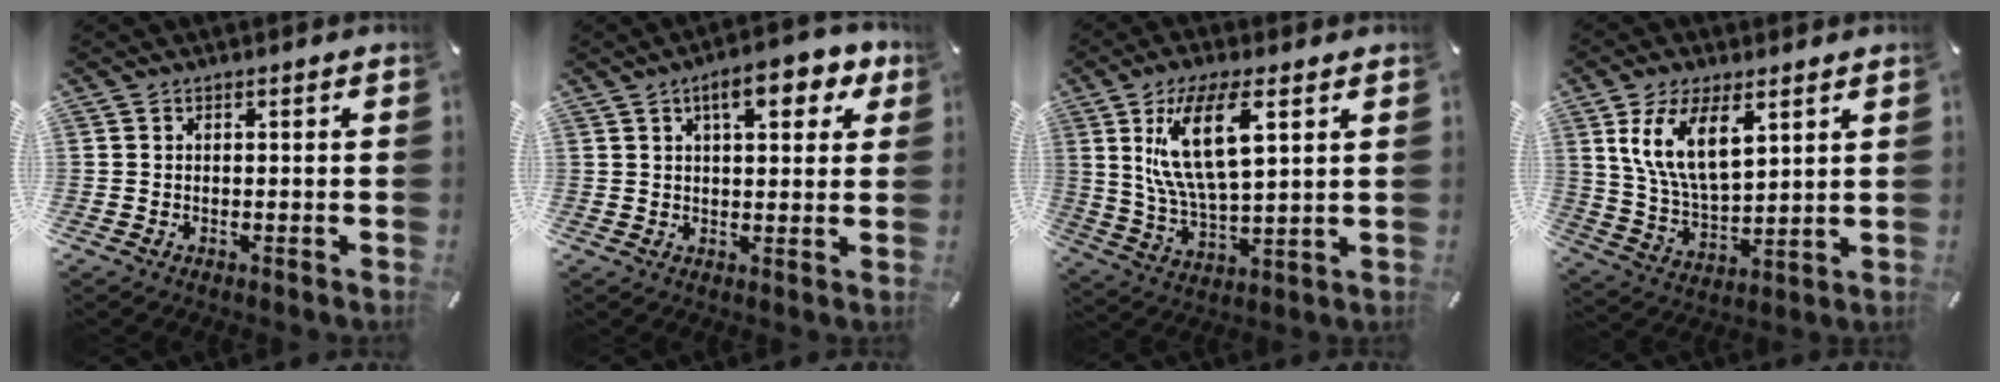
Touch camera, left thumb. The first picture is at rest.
{"total": 9.7, "force": [4.8, 3.8, 7.5], "torque": [-0.114, -0.005, 0.077]}
{"total": 15.3, "force": [6.6, 5.8, 12.5], "torque": [-0.263, -0.006, 0.110]}
{"total": 12.7, "force": [6.6, 6.2, 8.9], "torque": [-0.193, -0.017, 0.117]}